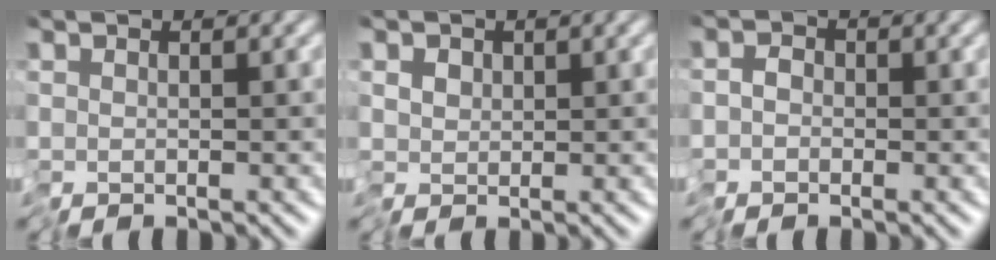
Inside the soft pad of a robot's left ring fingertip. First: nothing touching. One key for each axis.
{"total": 1.6, "fx": 0.1, "fy": 1.2, "fz": 1.0, "tx": -0.018, "ty": 0.005, "tz": 0.002}
{"total": 1.5, "fx": -0.9, "fy": 1.1, "fz": 0.7, "tx": 0.000, "ty": 0.001, "tz": -0.018}